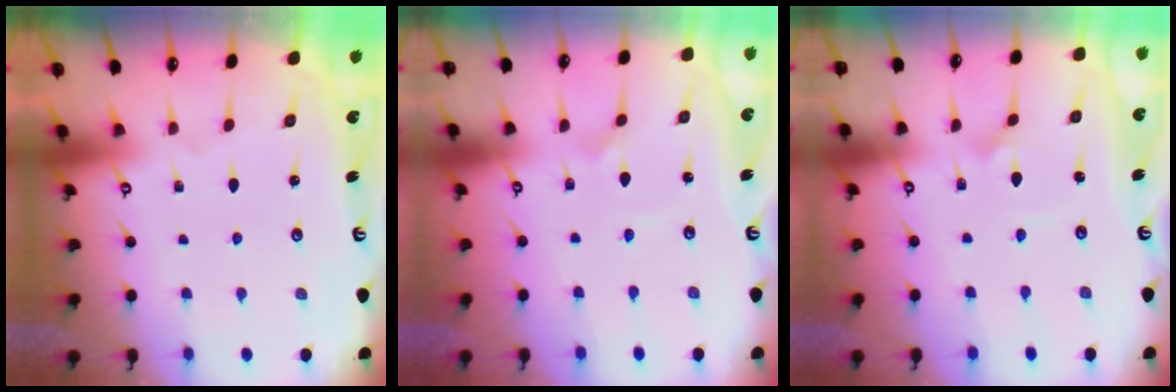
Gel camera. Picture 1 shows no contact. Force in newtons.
{"total": 2.2, "press": 2.2, "slide": 0.1}
{"total": 2.4, "press": 2.4, "slide": 0.1}